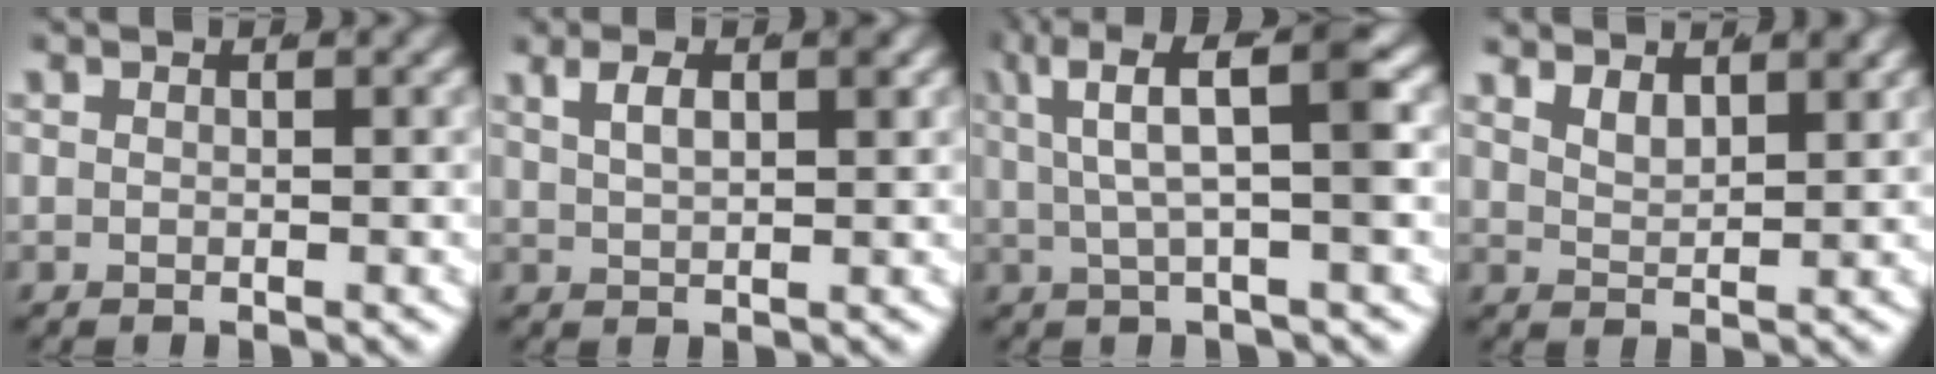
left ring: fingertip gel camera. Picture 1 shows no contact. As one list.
[{"total": 2.2, "force": [1.2, 0.4, 1.8], "torque": [-0.028, -0.003, 0.032]}, {"total": 8.3, "force": [2.8, 2.7, 7.3], "torque": [-0.111, 0.021, 0.038]}, {"total": 2.8, "force": [1.9, 1.1, 1.7], "torque": [-0.039, -0.013, 0.043]}]